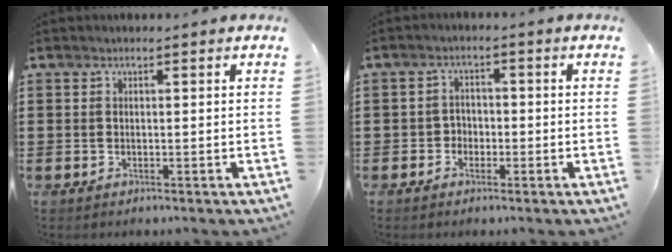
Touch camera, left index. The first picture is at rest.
{"total": 2.1, "force": [-1.1, 1.8, 0.4], "torque": [-0.016, 0.005, -0.027]}